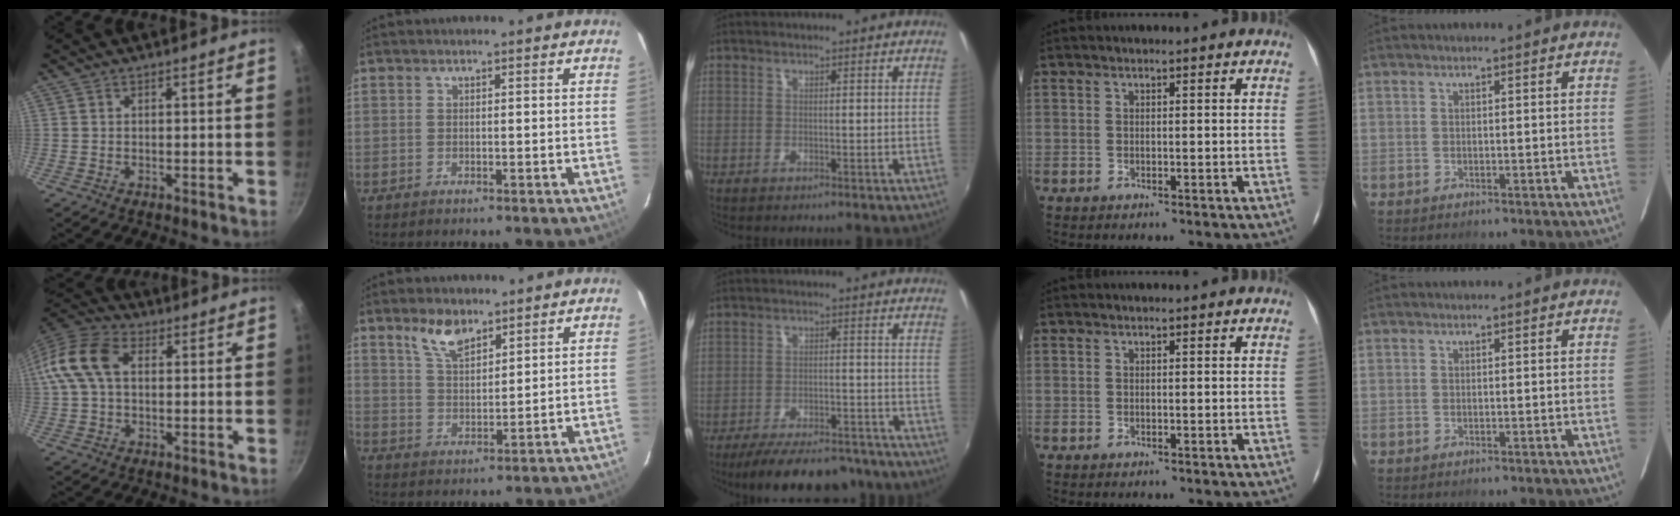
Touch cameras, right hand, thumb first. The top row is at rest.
{"thumb": {"total": 12.3, "force": [2.0, 8.0, 9.1], "torque": [-0.172, 0.027, 0.022]}, "index": {"total": 6.7, "force": [4.7, 2.9, 3.7], "torque": [-0.064, 0.005, 0.093]}, "middle": {"total": 16.1, "force": [-13.7, 5.0, 6.8], "torque": [-0.137, -0.003, -0.183]}}